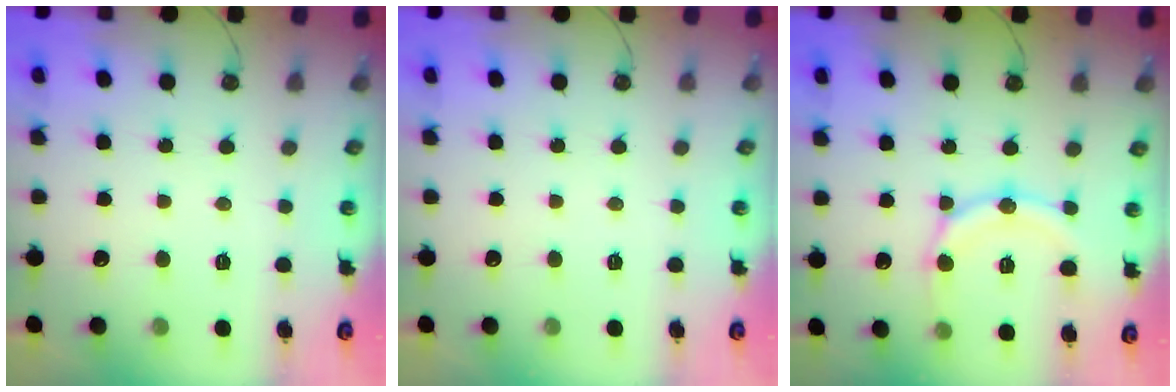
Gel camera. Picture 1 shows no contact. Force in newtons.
{"total": 0.0}
{"total": 14.3, "press": 14.2, "slide": 1.5}